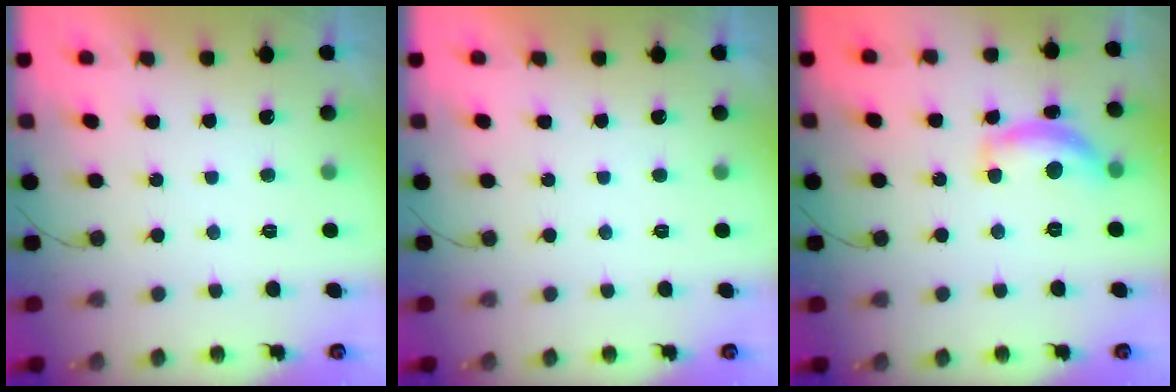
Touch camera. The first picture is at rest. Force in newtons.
{"total": 0.0}
{"total": 12.7, "press": 12.6, "slide": 0.8}